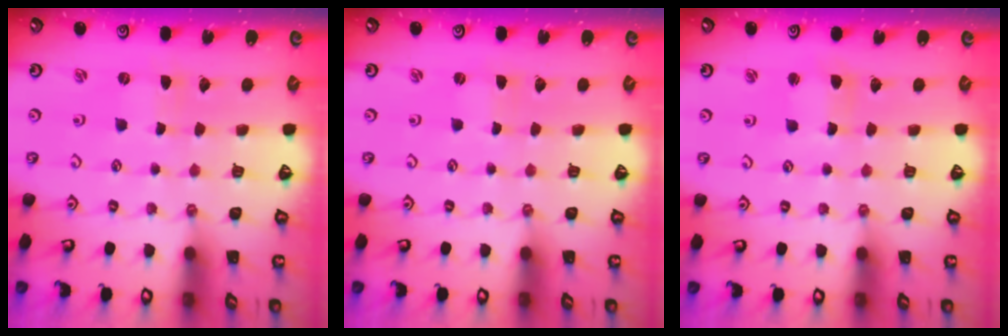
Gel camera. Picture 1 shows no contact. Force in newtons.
{"total": 0.0}
{"total": 2.5, "press": 2.5, "slide": 0.3}